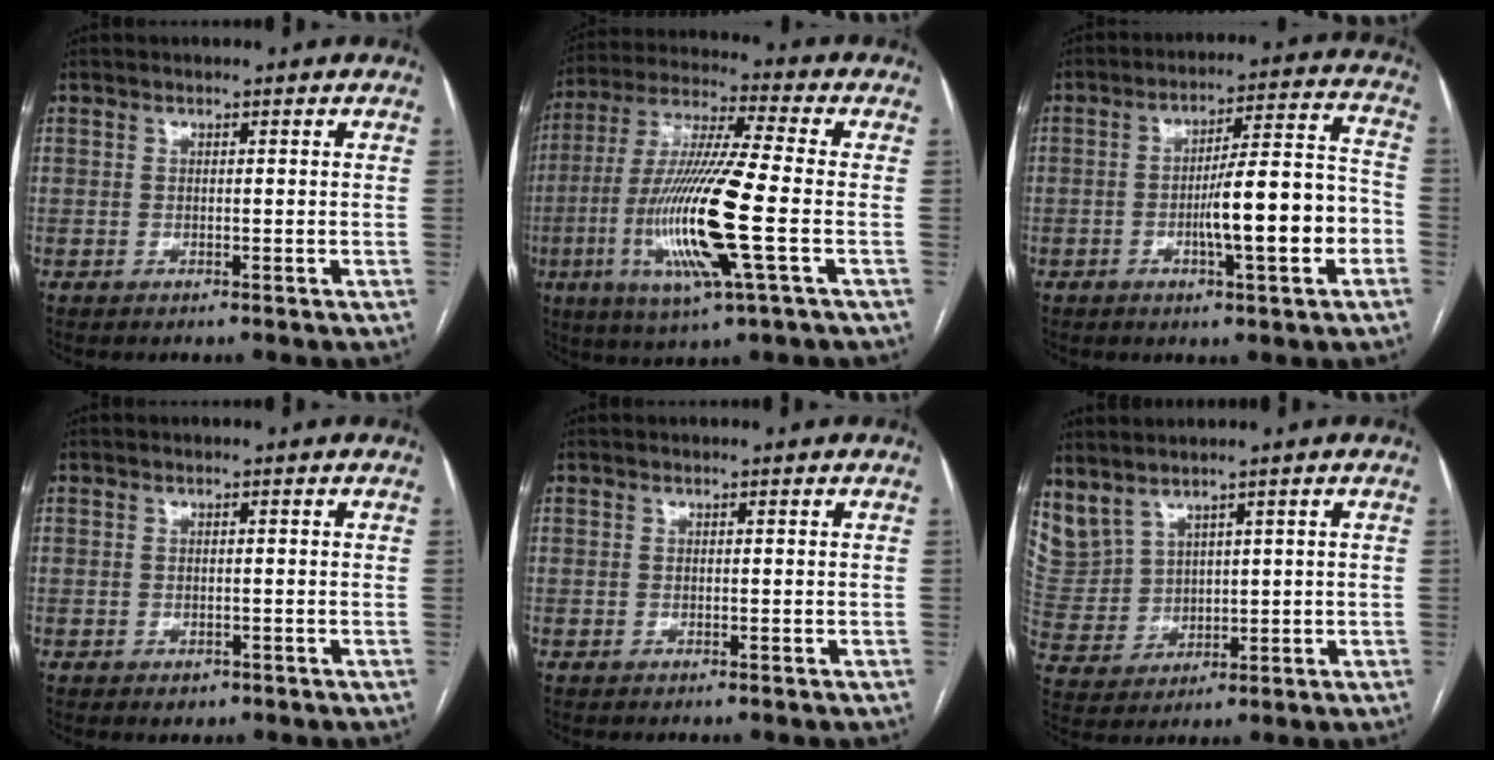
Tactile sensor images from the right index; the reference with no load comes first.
{"total": 17.6, "force": [-4.0, 0.7, 17.1], "torque": [-0.353, -0.016, -0.078]}
{"total": 12.7, "force": [-3.5, 1.6, 12.1], "torque": [-0.186, 0.018, -0.051]}
{"total": 1.3, "force": [-0.7, 1.0, 0.5], "torque": [-0.006, 0.001, -0.004]}
{"total": 0.0}
{"total": 9.4, "force": [6.7, 5.6, 3.6], "torque": [-0.106, 0.015, 0.167]}